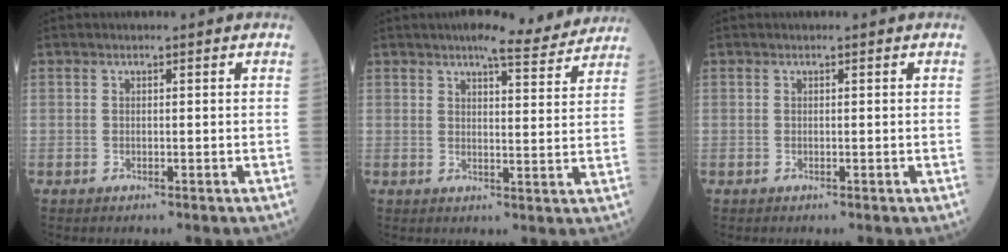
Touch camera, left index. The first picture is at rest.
{"total": 8.4, "force": [7.7, 1.1, 3.3], "torque": [-0.047, 0.006, 0.086]}
{"total": 0.0}